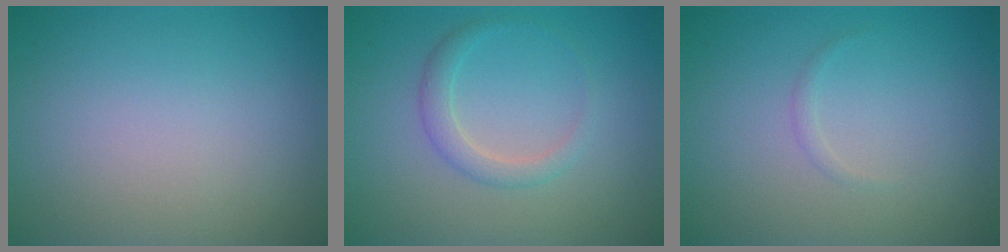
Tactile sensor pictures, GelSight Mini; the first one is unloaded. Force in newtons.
{"total": 1.8, "press": 1.8, "slide": 0.1}
{"total": 0.5, "press": 0.5, "slide": 0.0}